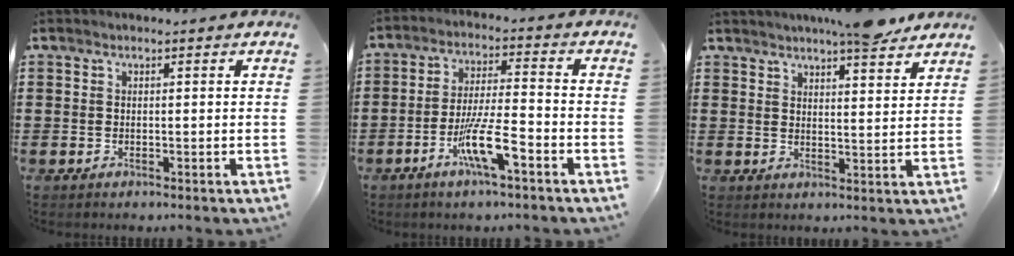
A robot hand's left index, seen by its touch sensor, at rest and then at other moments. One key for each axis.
{"total": 8.3, "fx": -4.3, "fy": 1.1, "fz": 7.1, "tx": -0.146, "ty": -0.006, "tz": -0.083}
{"total": 6.5, "fx": 5.7, "fy": 0.6, "fz": 3.0, "tx": -0.057, "ty": -0.014, "tz": 0.102}